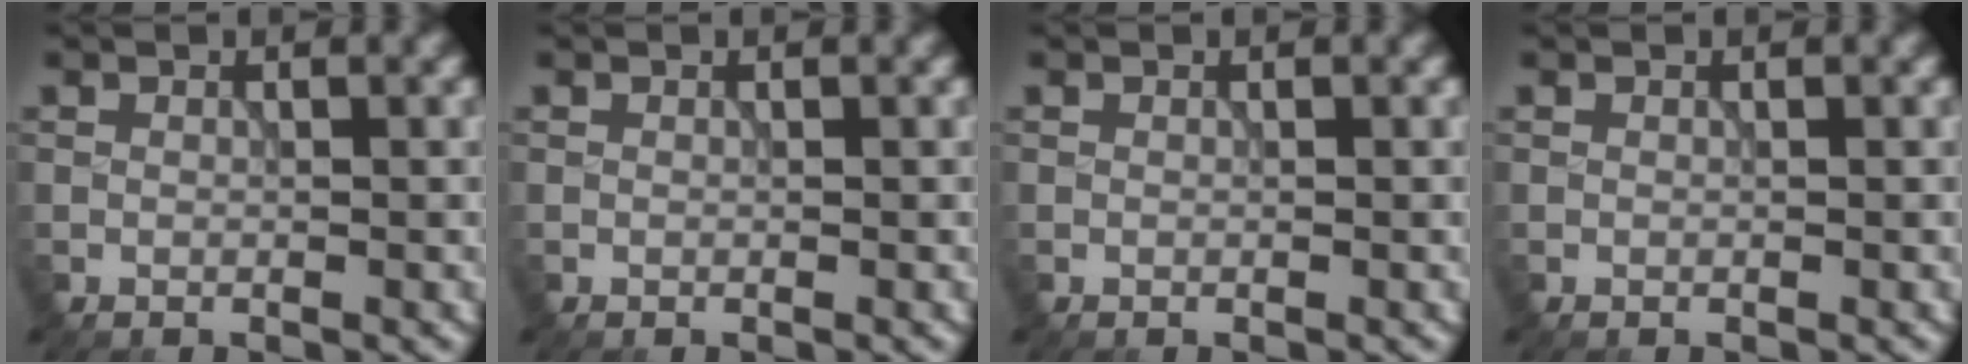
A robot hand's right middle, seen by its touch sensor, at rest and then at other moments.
{"total": 0.0}
{"total": 0.0}
{"total": 0.0}